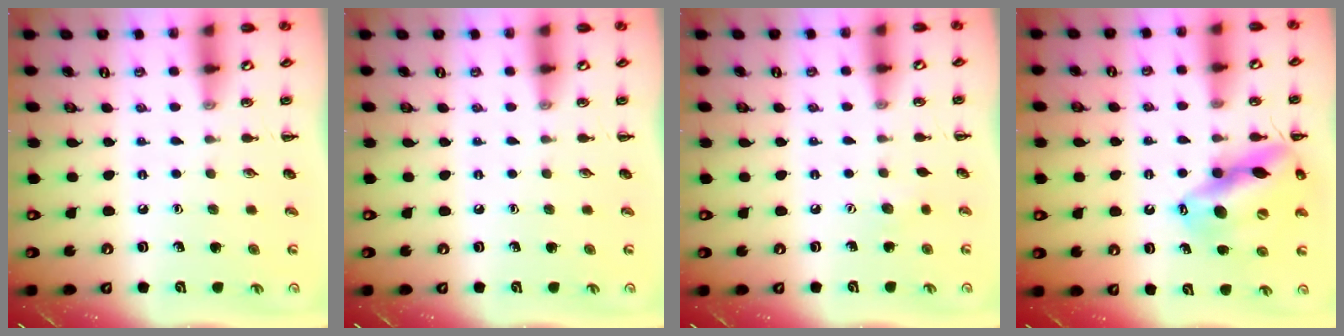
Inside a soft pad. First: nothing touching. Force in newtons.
{"total": 0.0}
{"total": 3.5, "press": 3.4, "slide": 0.8}
{"total": 16.5, "press": 16.2, "slide": 3.5}